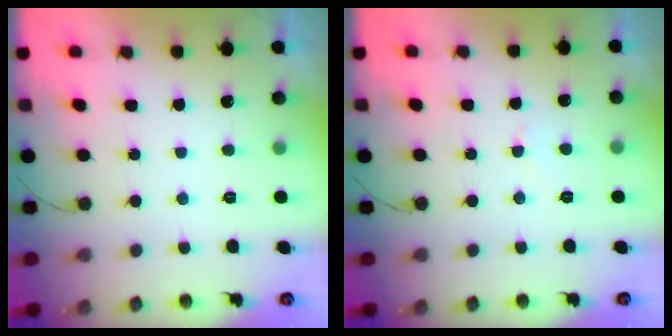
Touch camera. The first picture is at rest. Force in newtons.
{"total": 3.0, "press": 3.0, "slide": 0.4}